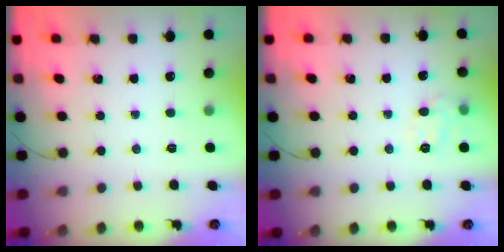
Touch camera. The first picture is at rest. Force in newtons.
{"total": 7.4, "press": 7.3, "slide": 1.2}